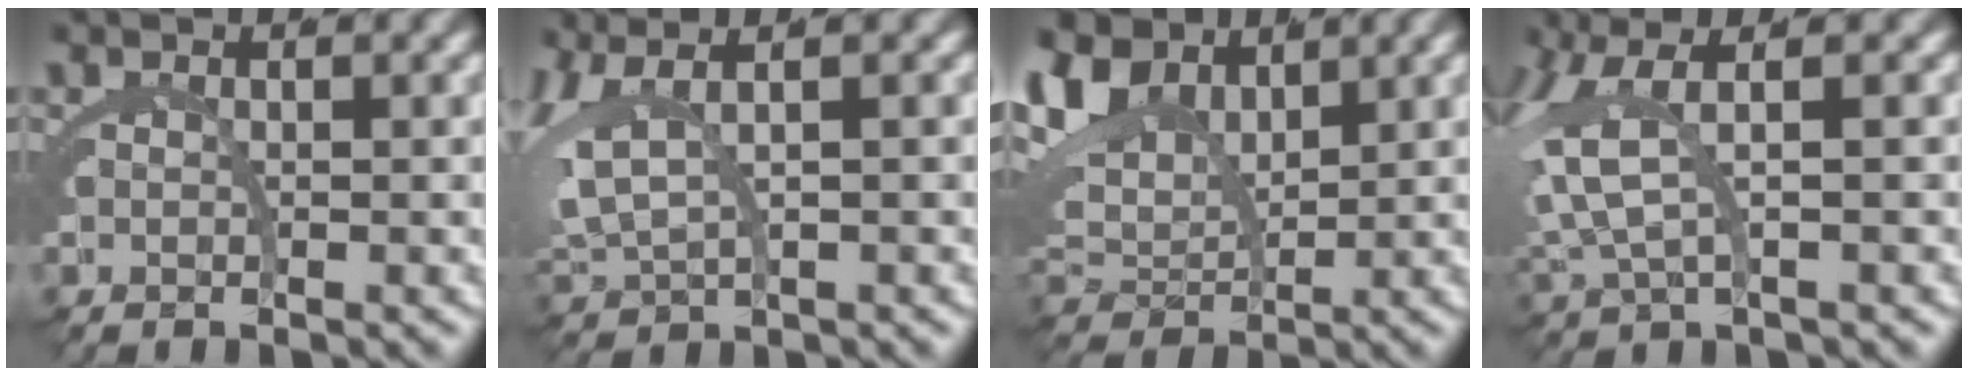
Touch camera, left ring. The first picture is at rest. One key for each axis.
{"total": 5.3, "fx": 2.3, "fy": 3.0, "fz": 3.7, "tx": -0.085, "ty": 0.014, "tz": 0.043}
{"total": 7.5, "fx": 4.4, "fy": 4.7, "fz": 3.9, "tx": -0.106, "ty": -0.006, "tz": 0.087}
{"total": 5.4, "fx": 2.1, "fy": 2.1, "fz": 4.5, "tx": -0.102, "ty": 0.015, "tz": 0.033}